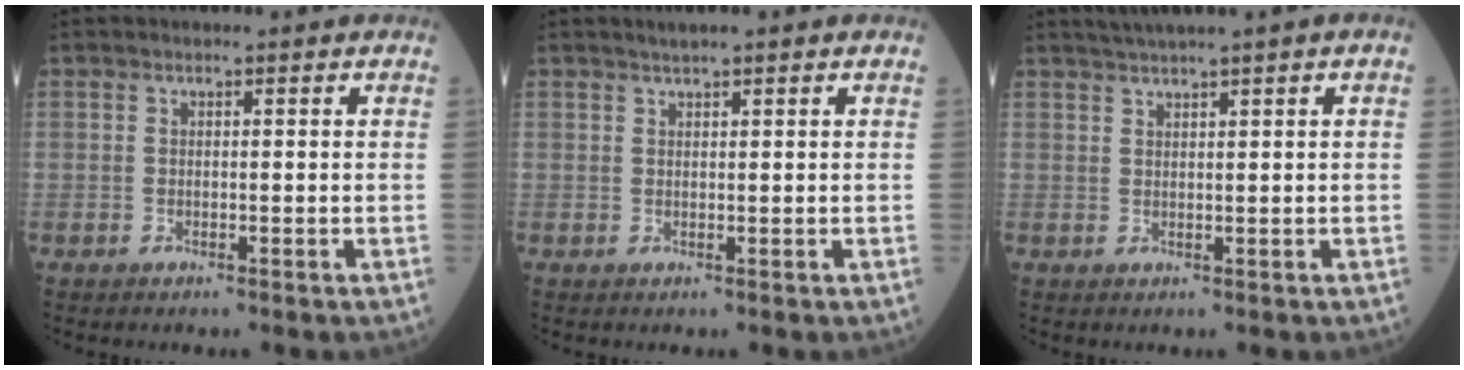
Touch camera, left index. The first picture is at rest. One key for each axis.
{"total": 1.5, "fx": 1.2, "fy": 0.1, "fz": 0.9, "tx": -0.019, "ty": 0.008, "tz": 0.021}
{"total": 3.0, "fx": 2.1, "fy": -0.6, "fz": 2.0, "tx": -0.043, "ty": 0.011, "tz": 0.044}